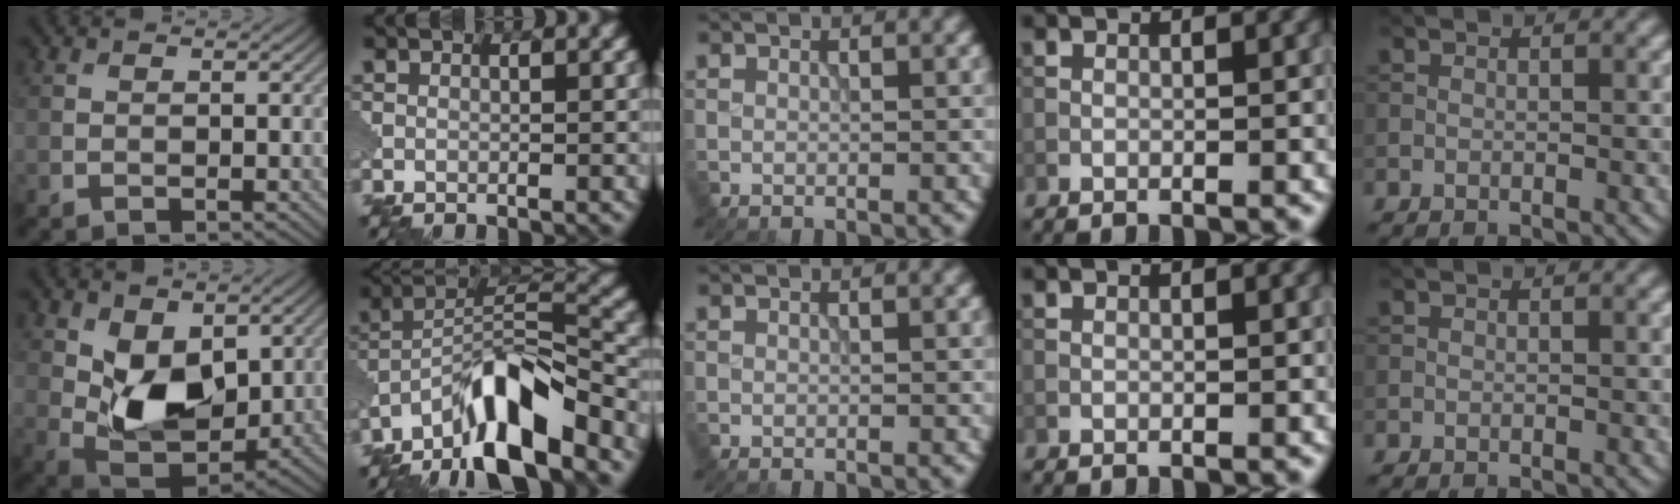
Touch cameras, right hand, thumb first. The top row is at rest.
{"thumb": {"total": 9.3, "force": [2.1, 5.8, 7.0], "torque": [-0.141, -0.019, 0.043]}, "index": {"total": 10.3, "force": [-7.3, 2.7, 6.8], "torque": [-0.109, 0.015, -0.143]}}